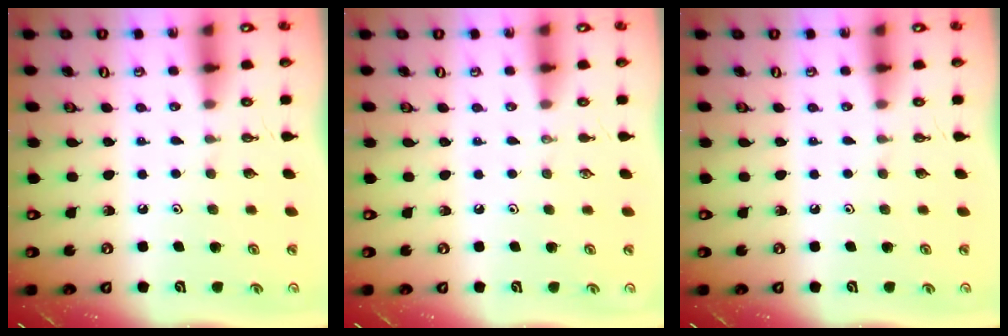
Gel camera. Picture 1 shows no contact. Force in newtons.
{"total": 0.0}
{"total": 0.0}